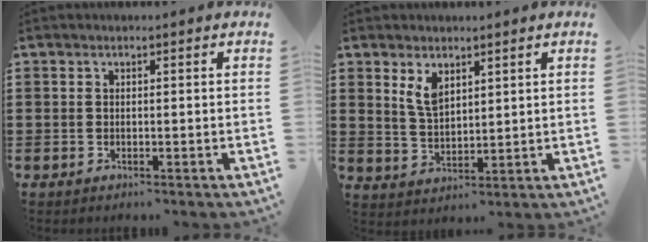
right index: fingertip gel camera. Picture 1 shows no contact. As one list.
[{"total": 4.2, "force": [2.5, 2.0, 2.6], "torque": [-0.059, 0.006, 0.046]}]